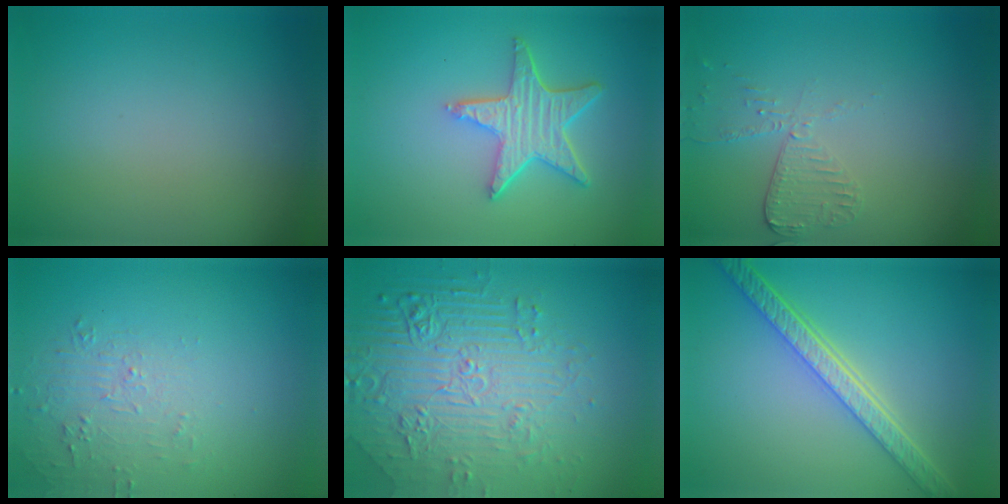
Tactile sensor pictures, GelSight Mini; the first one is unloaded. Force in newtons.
{"total": 5.1, "press": 4.1, "slide": 3.1}
{"total": 2.0, "press": 1.9, "slide": 0.6}
{"total": 1.7, "press": 0.5, "slide": 1.7}
{"total": 8.1, "press": 5.8, "slide": 5.7}
{"total": 5.5, "press": 4.3, "slide": 3.4}